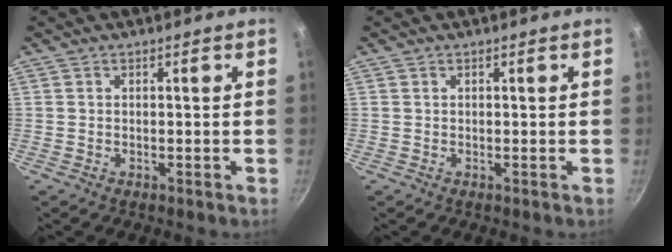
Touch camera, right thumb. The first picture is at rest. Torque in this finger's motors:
{"motor_torque": [-0.13, 0.13, -0.24, -0.13, 0.02]}